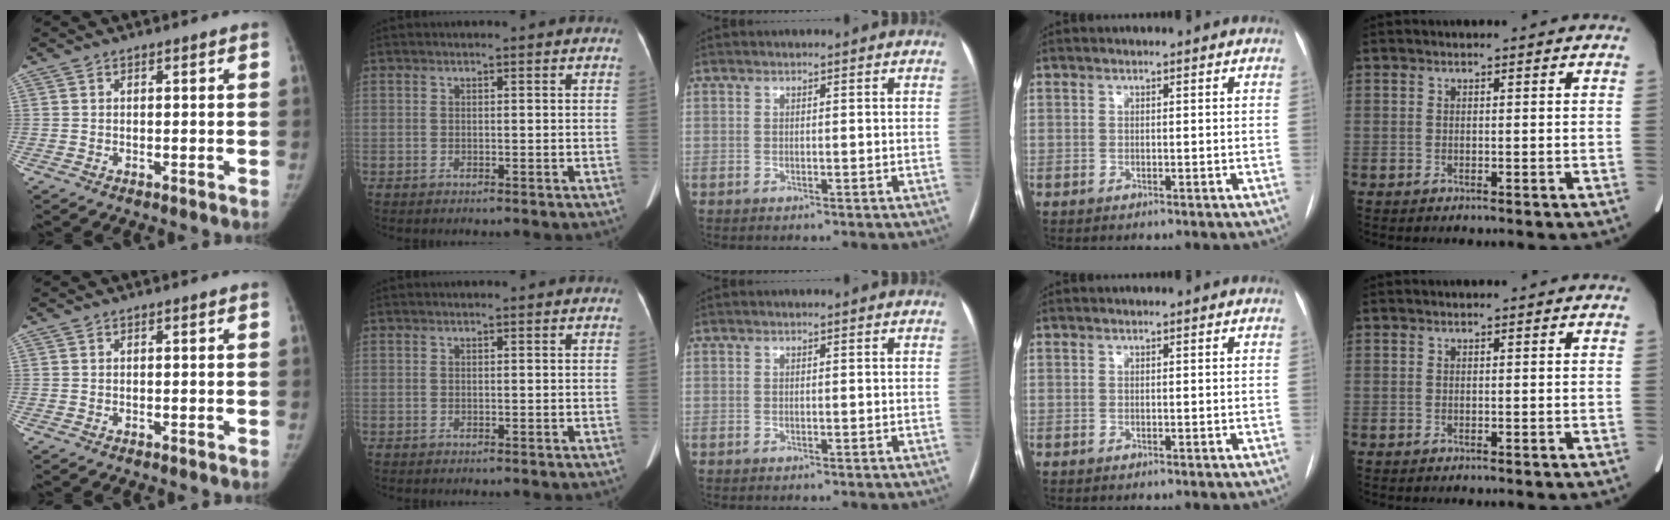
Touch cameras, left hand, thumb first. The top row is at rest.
{}